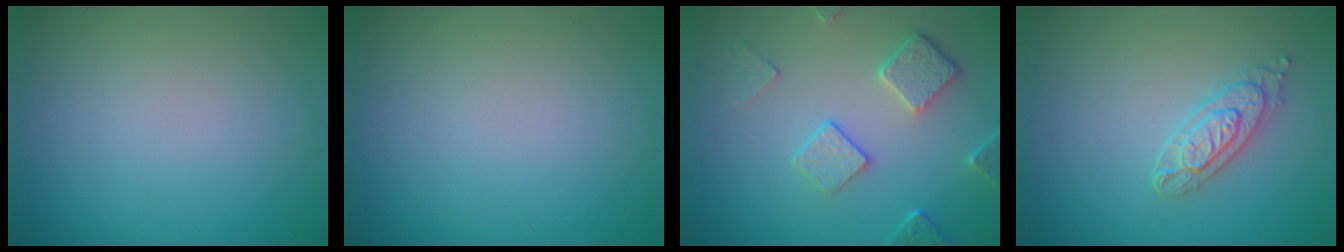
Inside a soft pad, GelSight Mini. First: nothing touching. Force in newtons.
{"total": 0.0}
{"total": 3.7, "press": 3.2, "slide": 2.0}
{"total": 2.5, "press": 2.4, "slide": 0.6}